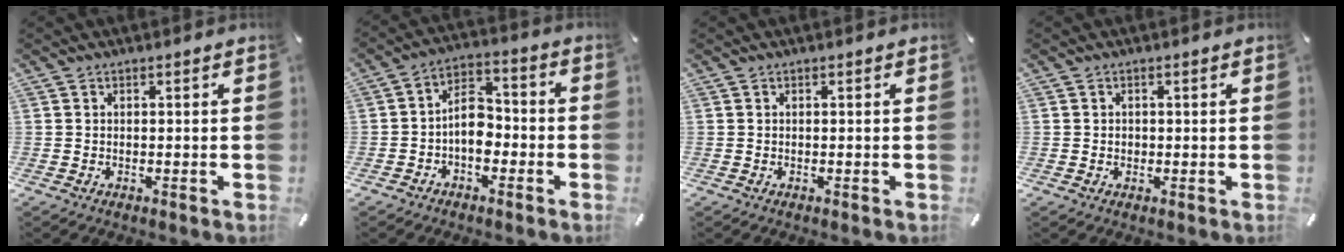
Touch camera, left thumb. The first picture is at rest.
{"total": 8.3, "force": [-2.3, 5.6, 5.7], "torque": [-0.108, 0.015, -0.044]}
{"total": 0.0}
{"total": 0.9, "force": [0.0, 0.9, 0.4], "torque": [-0.009, 0.005, -0.001]}